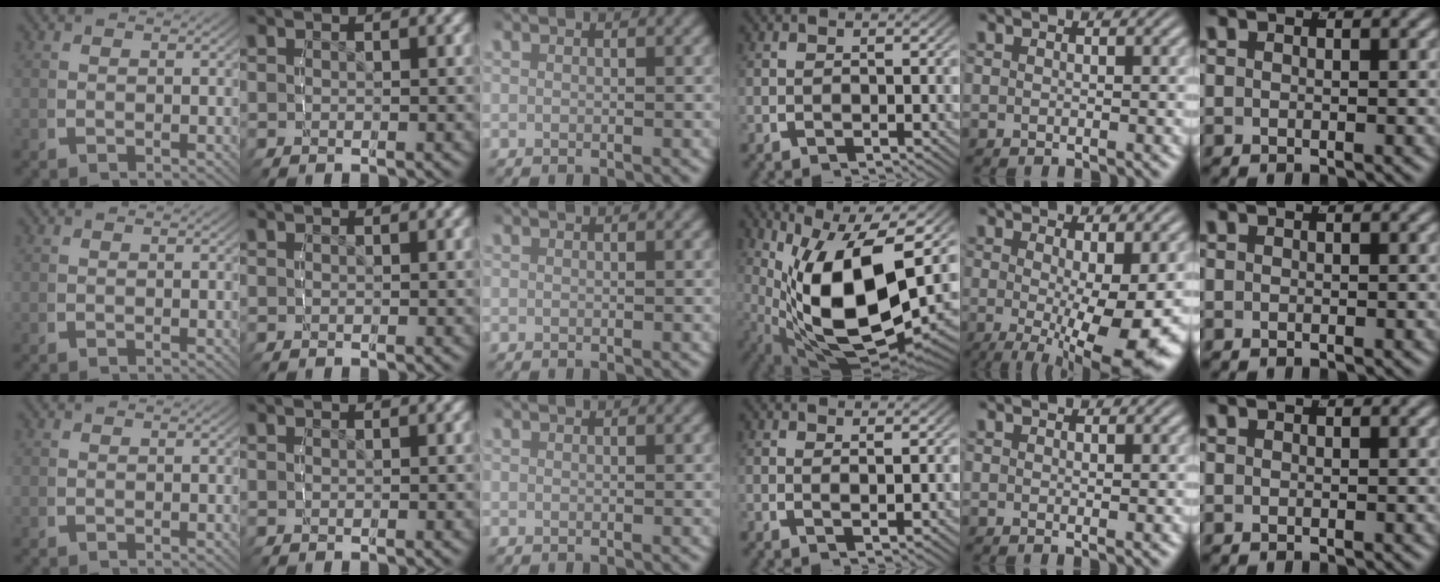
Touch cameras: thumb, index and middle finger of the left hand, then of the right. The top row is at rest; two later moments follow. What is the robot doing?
{"motion": "lift_and_place", "object": "glue stick"}